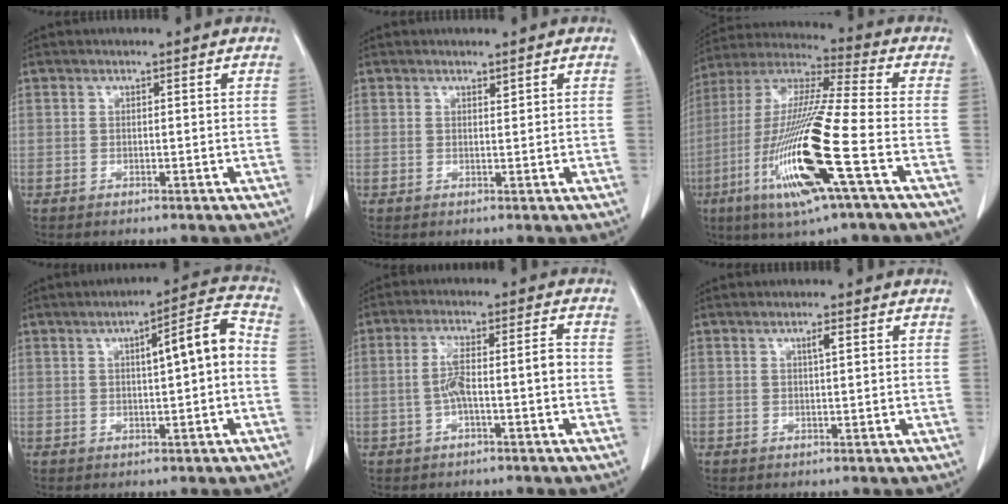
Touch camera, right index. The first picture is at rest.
{"total": 0.5, "force": [0.5, 0.1, 0.2], "torque": [-0.009, -0.006, 0.007]}
{"total": 20.3, "force": [-7.0, 0.6, 19.1], "torque": [-0.415, -0.032, -0.139]}
{"total": 7.5, "force": [0.4, 1.0, 7.4], "torque": [-0.106, 0.021, 0.002]}
{"total": 6.1, "force": [-1.1, 0.9, 5.9], "torque": [-0.113, 0.022, -0.019]}
{"total": 1.4, "force": [0.6, 0.1, 1.3], "torque": [-0.024, 0.000, 0.009]}